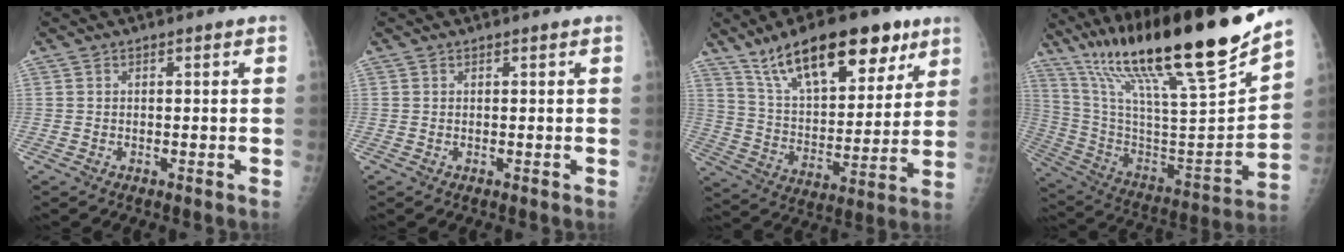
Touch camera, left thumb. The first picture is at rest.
{"total": 0.0}
{"total": 21.7, "force": [13.7, 9.3, 14.1], "torque": [-0.184, -0.045, 0.234]}
{"total": 30.5, "force": [22.4, 2.9, 20.4], "torque": [-0.330, -0.090, 0.386]}